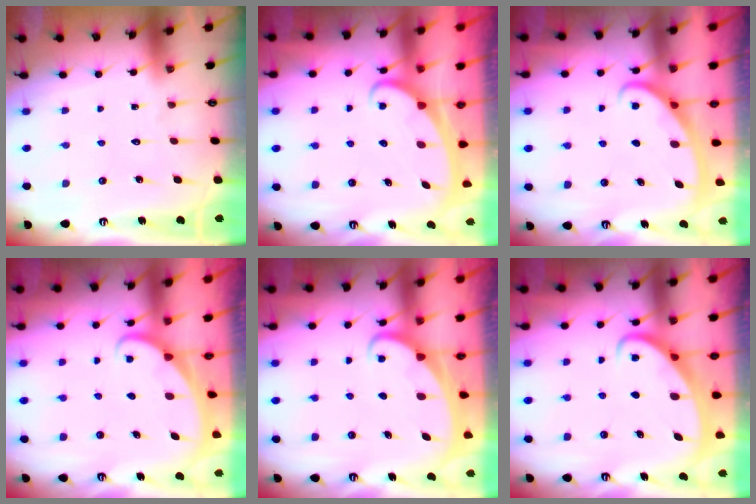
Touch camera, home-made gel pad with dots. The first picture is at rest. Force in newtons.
{"total": 2.3, "press": 2.3, "slide": 0.4}
{"total": 2.9, "press": 2.8, "slide": 0.4}
{"total": 1.8, "press": 1.7, "slide": 0.1}
{"total": 1.9, "press": 1.9, "slide": 0.2}
{"total": 2.3, "press": 2.3, "slide": 0.3}